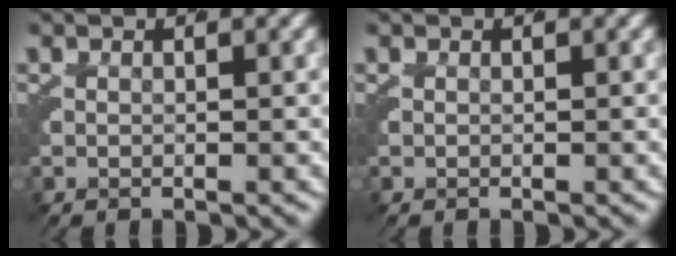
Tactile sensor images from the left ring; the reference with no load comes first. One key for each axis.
{"total": 0.0}